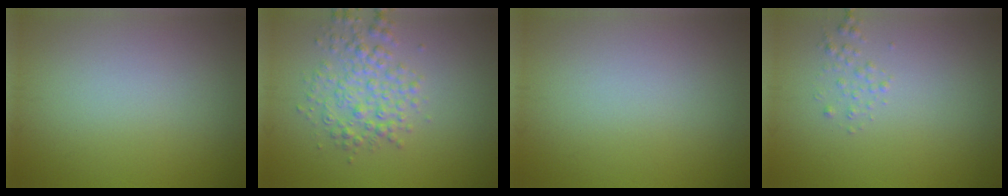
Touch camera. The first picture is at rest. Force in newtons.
{"total": 3.4, "press": 3.4, "slide": 0.0}
{"total": 0.0}
{"total": 0.9, "press": 0.9, "slide": 0.1}